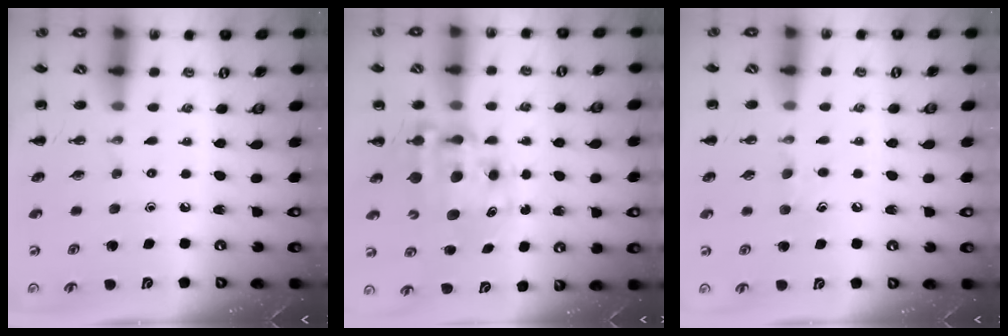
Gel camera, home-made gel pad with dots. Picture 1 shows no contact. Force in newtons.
{"total": 8.5, "press": 8.2, "slide": 2.3}
{"total": 4.9, "press": 4.7, "slide": 1.4}